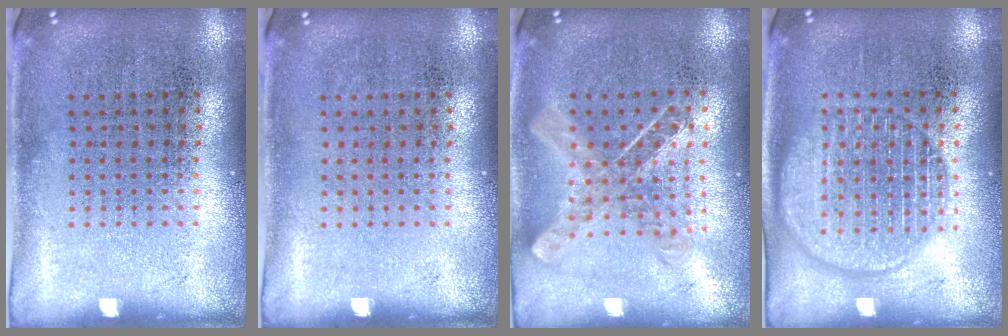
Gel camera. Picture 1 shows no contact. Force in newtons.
{"total": 0.0}
{"total": 0.9, "press": 0.9, "slide": 0.0}
{"total": 2.3, "press": 2.3, "slide": 0.3}